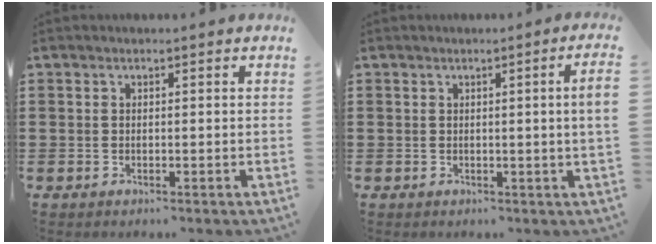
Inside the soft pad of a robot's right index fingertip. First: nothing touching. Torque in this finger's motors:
{"motor_torque": [0.39, -0.29, 0.06, 0.08]}